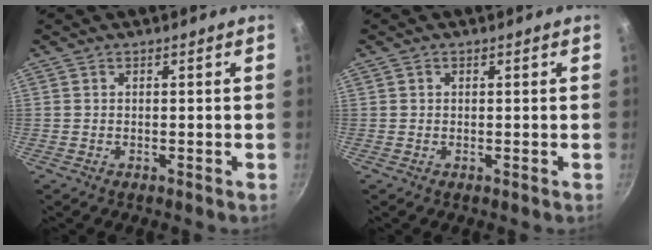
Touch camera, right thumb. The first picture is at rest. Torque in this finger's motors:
{"motor_torque": [-0.73, -0.01, 0.29, 0.24, 0.05]}